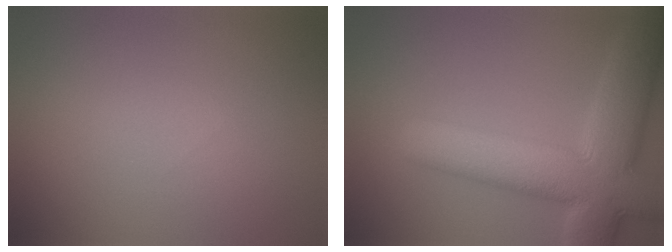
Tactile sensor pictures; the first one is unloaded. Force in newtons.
{"total": 11.8, "press": 11.8, "slide": 0.9}